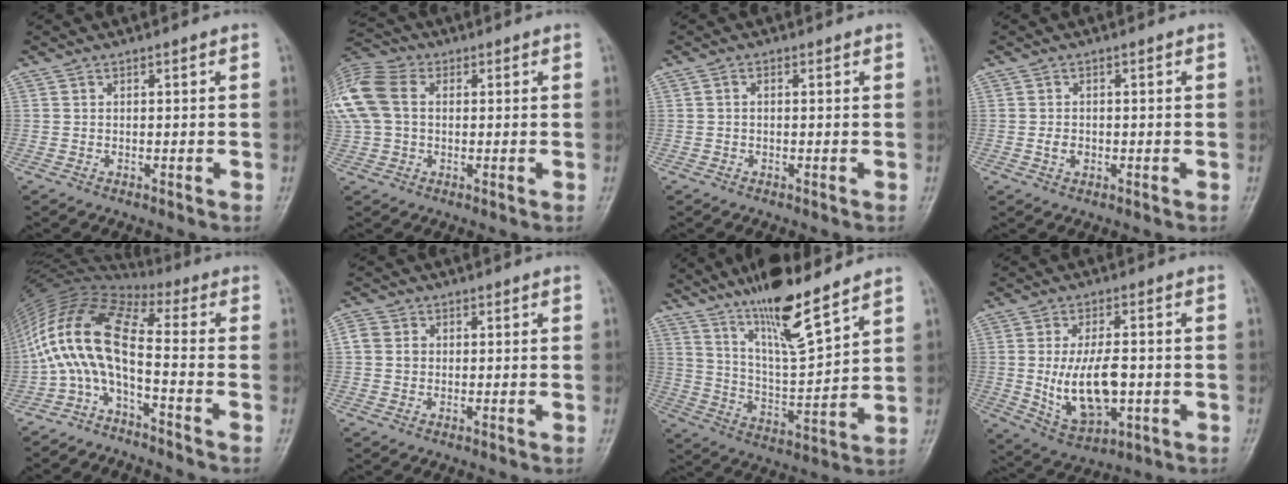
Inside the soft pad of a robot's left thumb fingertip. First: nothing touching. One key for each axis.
{"total": 15.6, "fx": 2.4, "fy": 11.4, "fz": 10.4, "tx": -0.262, "ty": 0.037, "tz": 0.042}
{"total": 1.0, "fx": 0.0, "fy": 0.6, "fz": 0.8, "tx": -0.010, "ty": 0.005, "tz": -0.003}
{"total": 2.3, "fx": -0.5, "fy": 1.7, "fz": 1.4, "tx": -0.021, "ty": 0.005, "tz": -0.010}
{"total": 12.8, "fx": -4.1, "fy": 3.9, "fz": 11.4, "tx": -0.240, "ty": 0.076, "tz": -0.094}
{"total": 3.3, "fx": 0.3, "fy": 2.9, "fz": 1.5, "tx": -0.020, "ty": 0.004, "tz": 0.001}
{"total": 14.8, "fx": 10.8, "fy": 2.6, "fz": 9.8, "tx": -0.163, "ty": -0.066, "tz": 0.201}
{"total": 12.6, "fx": -1.3, "fy": 6.6, "fz": 10.6, "tx": -0.183, "ty": -0.004, "tz": -0.008}